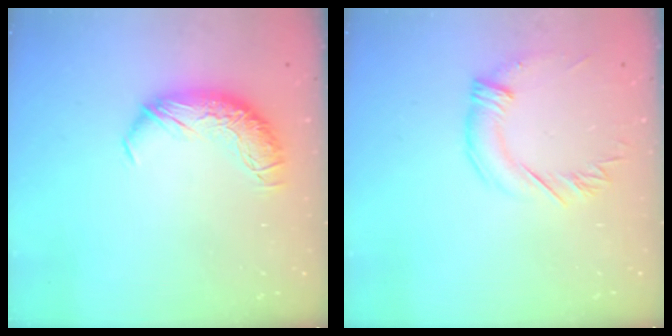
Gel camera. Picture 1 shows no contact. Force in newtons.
{"total": 1.6, "press": 1.0, "slide": 1.2}